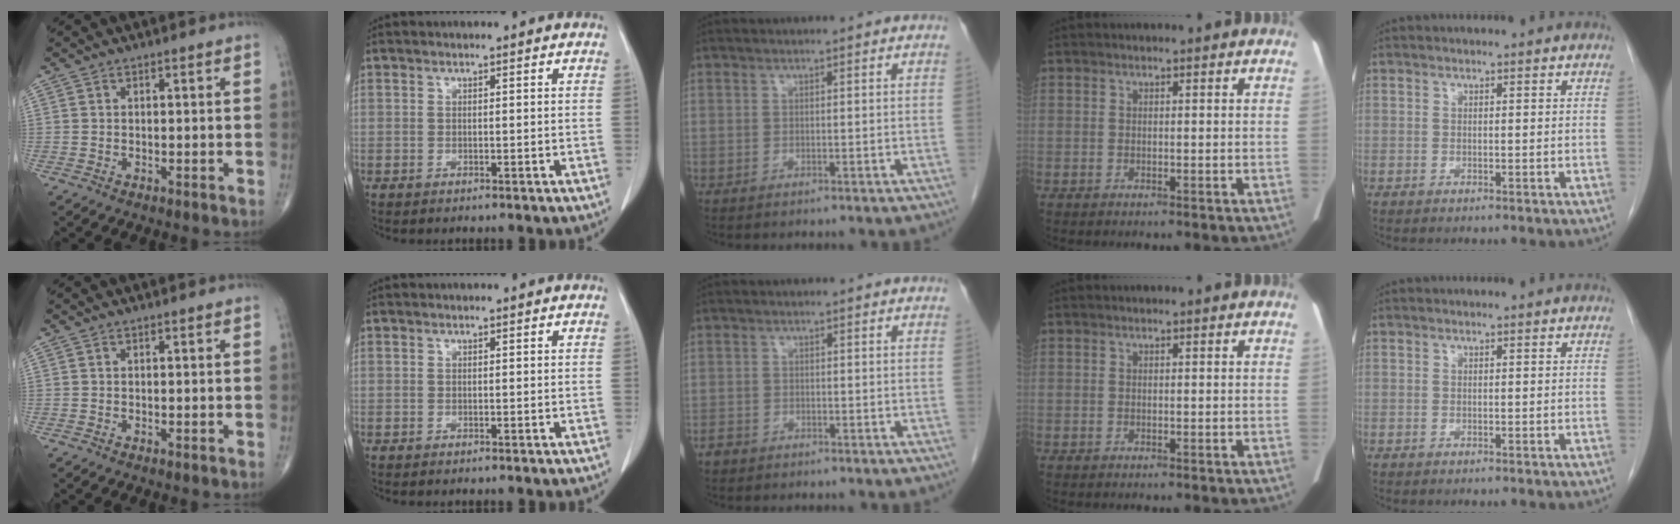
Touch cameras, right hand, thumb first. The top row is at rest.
{"middle": {"total": 1.3, "force": [-1.0, 0.8, 0.2], "torque": [-0.007, 0.002, -0.016]}}